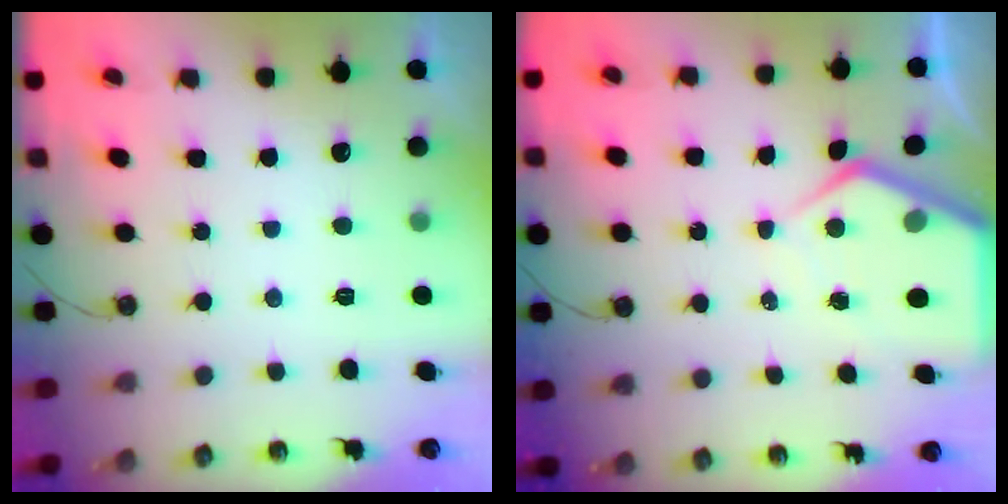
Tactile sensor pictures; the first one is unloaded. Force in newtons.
{"total": 6.9, "press": 6.8, "slide": 0.6}